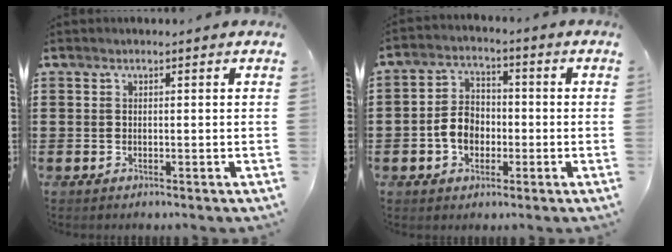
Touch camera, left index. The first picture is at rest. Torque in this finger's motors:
{"motor_torque": [1.51, 0.55, 0.66, 0.07]}